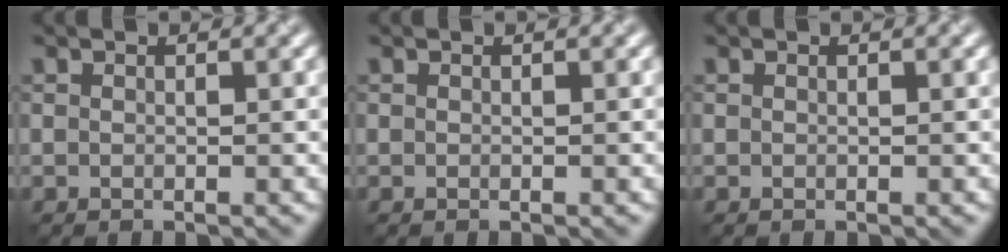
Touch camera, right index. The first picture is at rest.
{"total": 0.0}
{"total": 0.0}